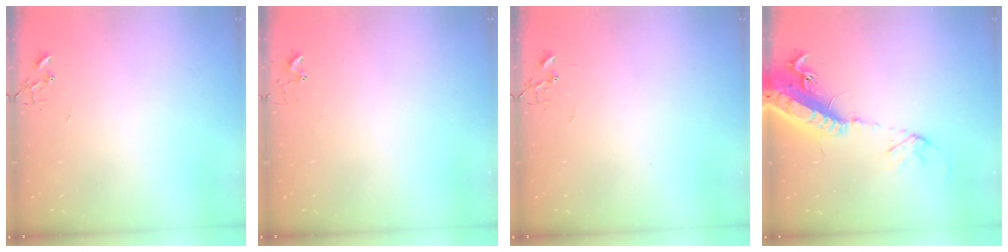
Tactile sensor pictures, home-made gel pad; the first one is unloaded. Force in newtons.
{"total": 3.8, "press": 3.8, "slide": 0.3}
{"total": 0.0}
{"total": 20.9, "press": 20.3, "slide": 4.9}